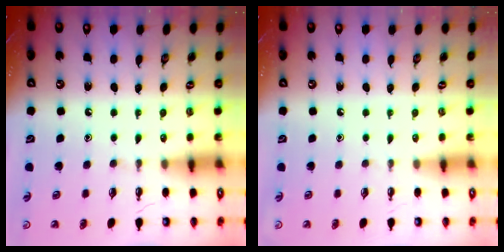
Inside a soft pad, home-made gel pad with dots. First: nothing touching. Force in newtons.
{"total": 0.0}